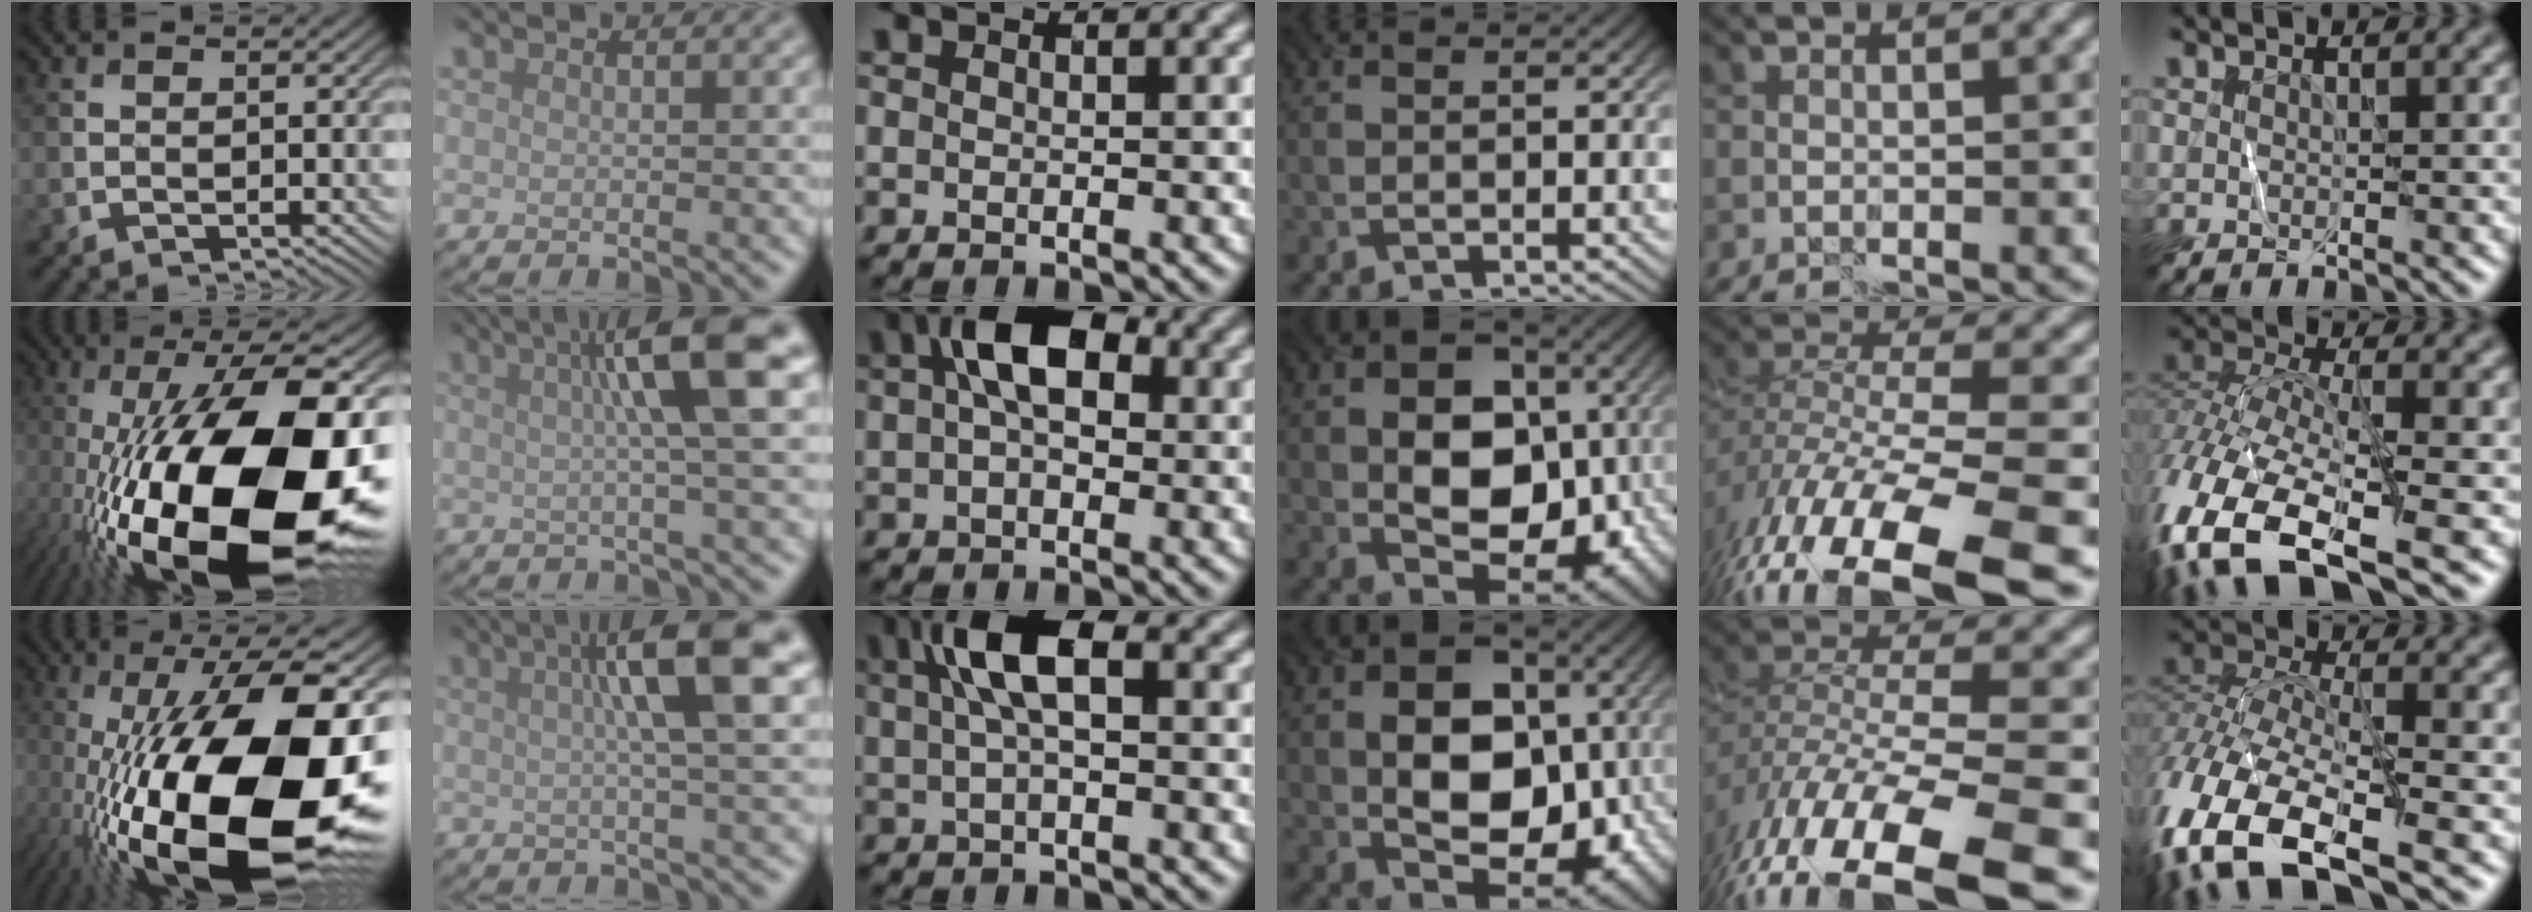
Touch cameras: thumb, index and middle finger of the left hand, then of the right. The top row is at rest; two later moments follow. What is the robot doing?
{"motion": "wrap", "object": "ribbon"}